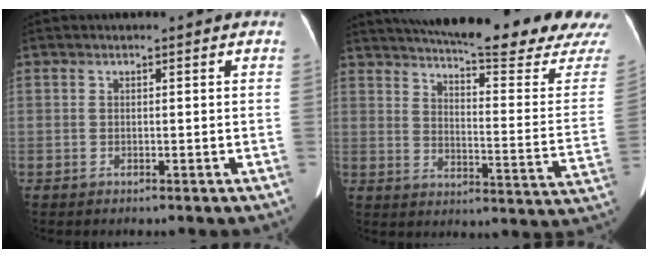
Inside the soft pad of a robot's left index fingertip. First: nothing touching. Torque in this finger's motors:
{"motor_torque": [0.86, -1.28, 0.32, 0.10]}